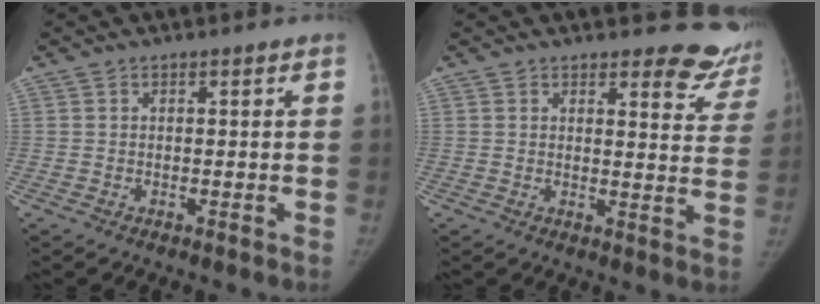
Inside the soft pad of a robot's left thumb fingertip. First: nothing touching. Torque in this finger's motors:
{"motor_torque": [-0.07, -0.04, -0.07, 0.32, -0.05]}